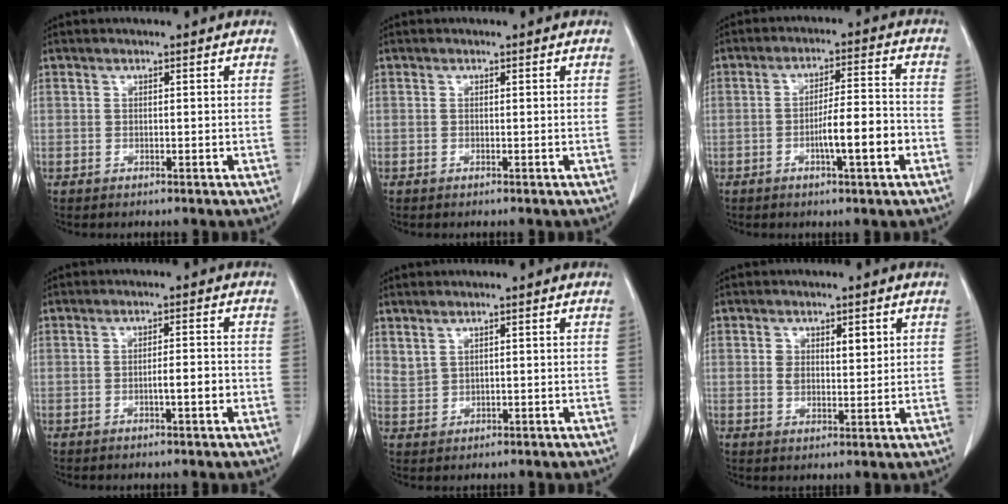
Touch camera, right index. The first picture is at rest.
{"total": 0.0}
{"total": 7.8, "force": [-2.8, 0.6, 7.3], "torque": [-0.117, 0.008, -0.045]}
{"total": 2.9, "force": [-1.0, 0.3, 2.7], "torque": [-0.043, 0.001, -0.017]}
{"total": 1.8, "force": [1.4, 0.8, 0.7], "torque": [-0.013, -0.003, 0.036]}
{"total": 4.1, "force": [1.4, 2.2, 3.2], "torque": [-0.054, 0.005, 0.027]}